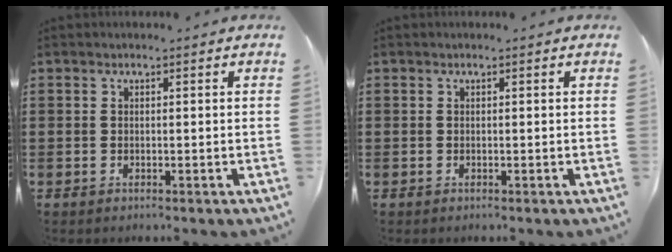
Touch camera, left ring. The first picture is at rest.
{"total": 0.0}